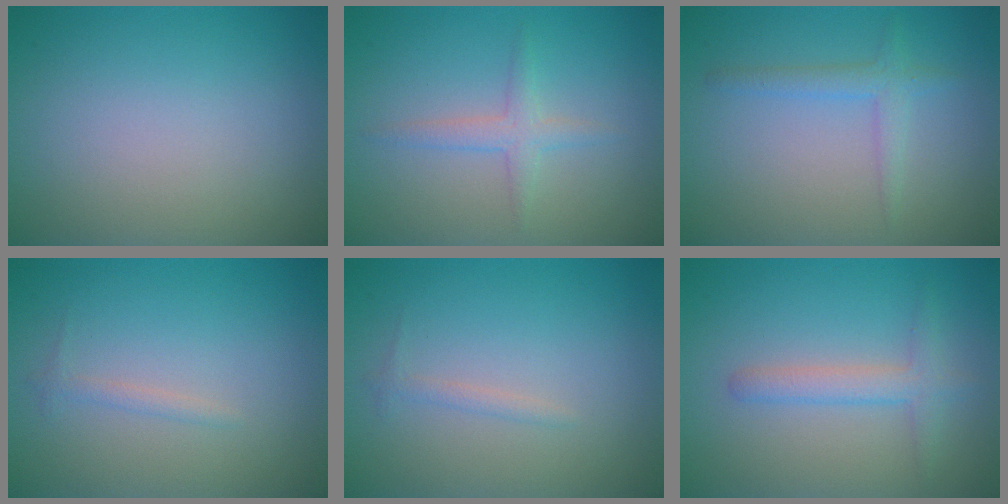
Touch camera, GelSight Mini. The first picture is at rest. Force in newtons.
{"total": 1.7, "press": 1.7, "slide": 0.0}
{"total": 1.7, "press": 1.7, "slide": 0.0}
{"total": 0.8, "press": 0.8, "slide": 0.0}
{"total": 0.8, "press": 0.8, "slide": 0.0}
{"total": 2.3, "press": 2.3, "slide": 0.2}